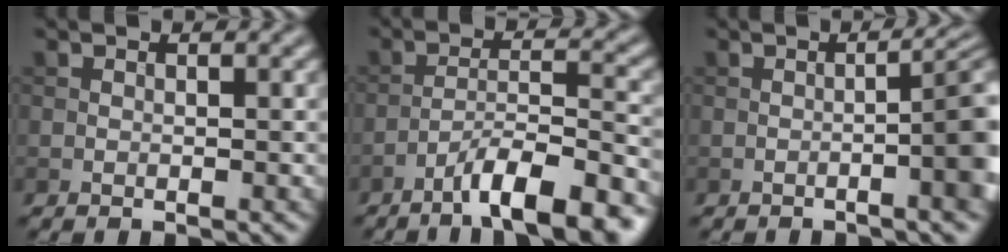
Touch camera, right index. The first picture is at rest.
{"total": 9.0, "force": [-6.2, 1.7, 6.2], "torque": [-0.092, 0.013, -0.100]}
{"total": 6.3, "force": [-1.0, 1.5, 6.1], "torque": [-0.068, 0.002, -0.011]}